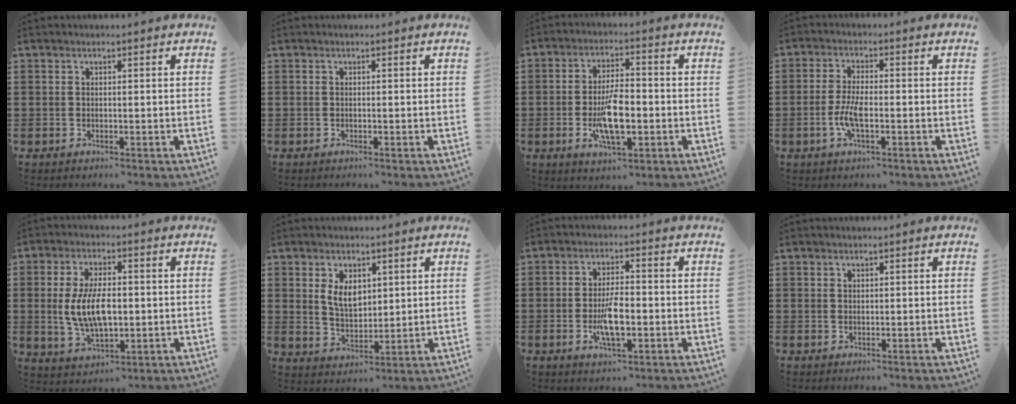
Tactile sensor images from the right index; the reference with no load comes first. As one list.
[{"total": 0.0}, {"total": 8.7, "force": [-2.0, 3.5, 7.7], "torque": [-0.160, -0.006, -0.037]}, {"total": 4.8, "force": [-1.5, 1.3, 4.3], "torque": [-0.100, -0.005, -0.034]}, {"total": 8.2, "force": [0.1, 4.0, 7.1], "torque": [-0.145, 0.001, -0.004]}, {"total": 5.1, "force": [2.0, 3.1, 3.6], "torque": [-0.071, 0.006, 0.033]}, {"total": 6.3, "force": [-1.5, 2.3, 5.7], "torque": [-0.116, 0.000, -0.031]}, {"total": 0.6, "force": [0.5, 0.4, 0.2], "torque": [-0.005, 0.001, 0.010]}]